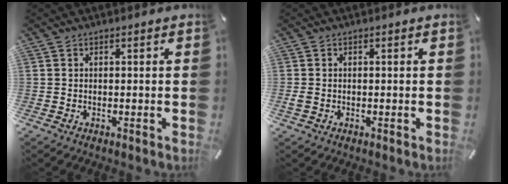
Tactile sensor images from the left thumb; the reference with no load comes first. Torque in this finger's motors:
{"motor_torque": [0.44, 0.43, 0.39, 0.30, -0.03]}